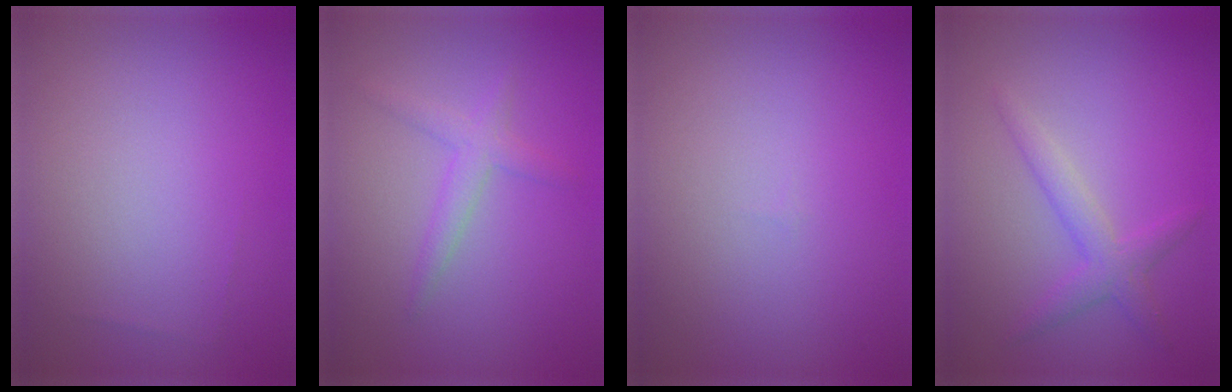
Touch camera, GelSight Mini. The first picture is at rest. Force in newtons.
{"total": 2.0, "press": 1.9, "slide": 0.2}
{"total": 0.0}
{"total": 2.4, "press": 2.4, "slide": 0.0}